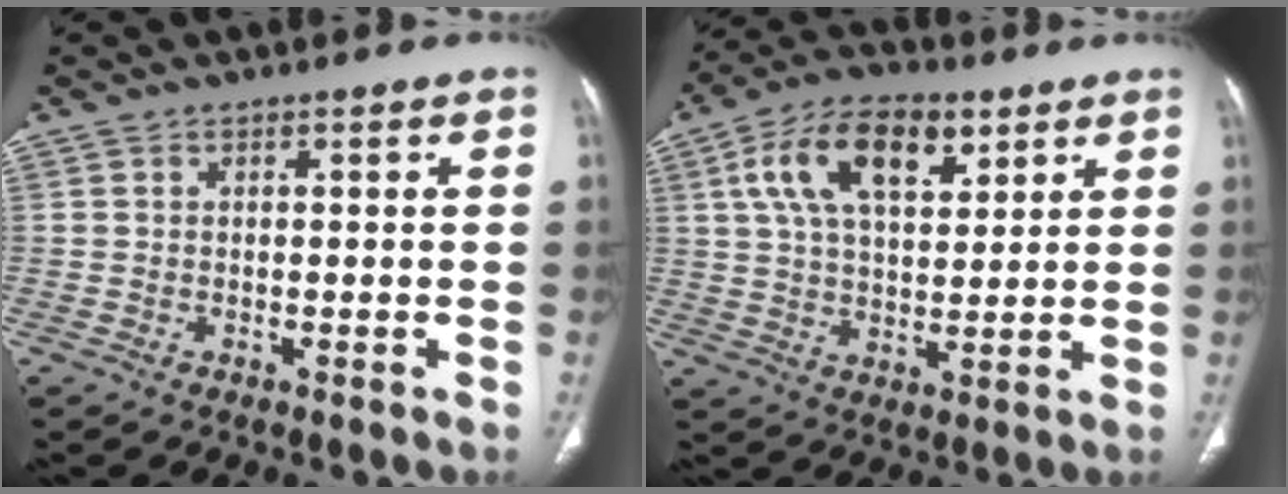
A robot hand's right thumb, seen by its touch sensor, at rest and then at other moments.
{"total": 15.0, "force": [6.5, 8.0, 11.0], "torque": [-0.173, -0.005, 0.113]}